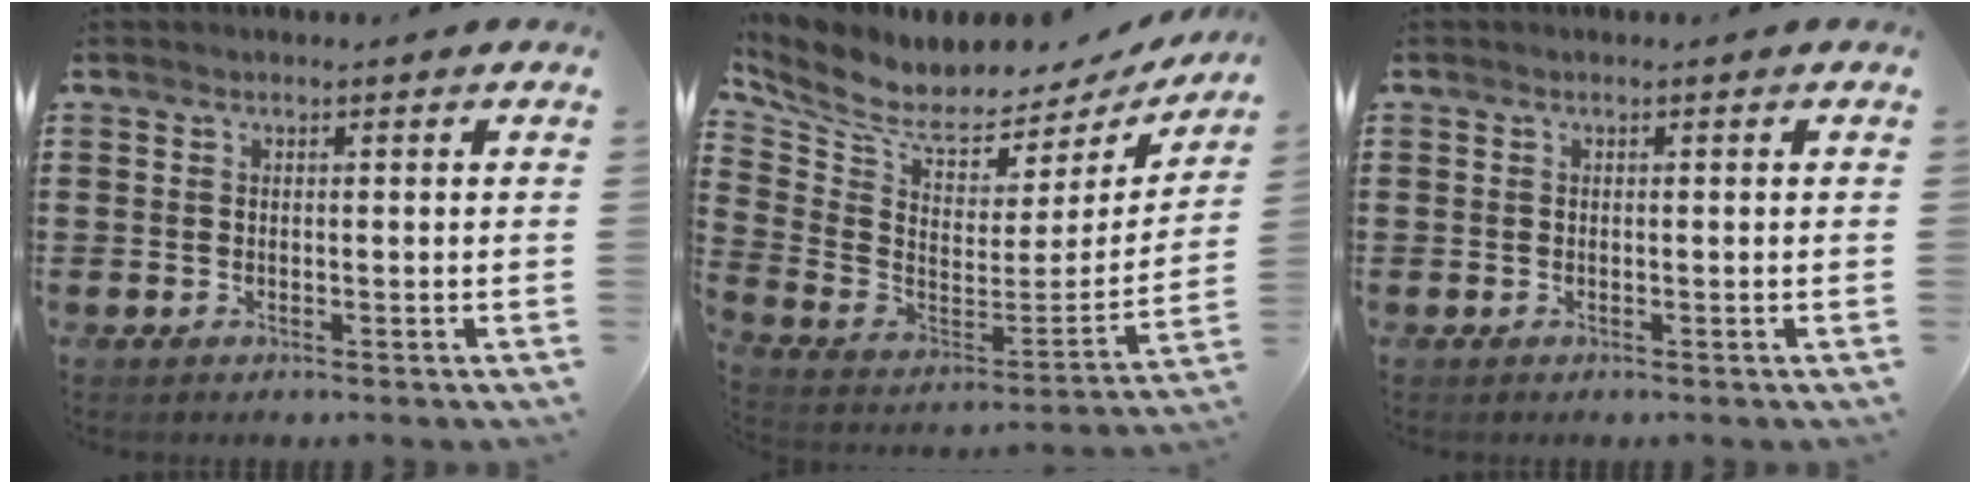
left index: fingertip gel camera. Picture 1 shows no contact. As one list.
[{"total": 5.4, "force": [4.8, 1.7, 1.8], "torque": [-0.068, -0.053, 0.081]}, {"total": 0.0}]